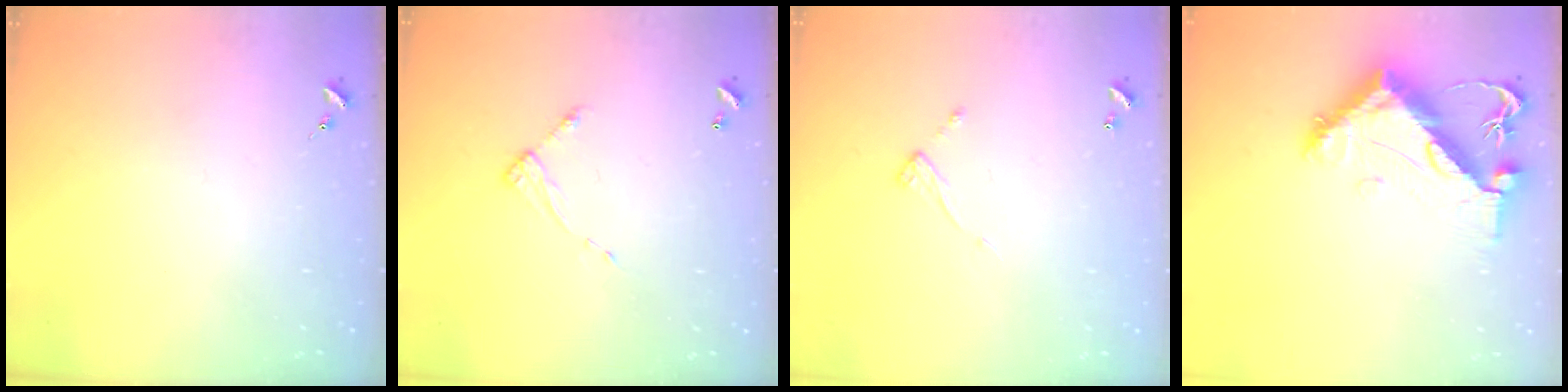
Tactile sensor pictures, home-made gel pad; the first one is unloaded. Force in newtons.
{"total": 6.0, "press": 6.0, "slide": 0.4}
{"total": 5.3, "press": 5.3, "slide": 0.2}
{"total": 11.0, "press": 10.9, "slide": 1.0}